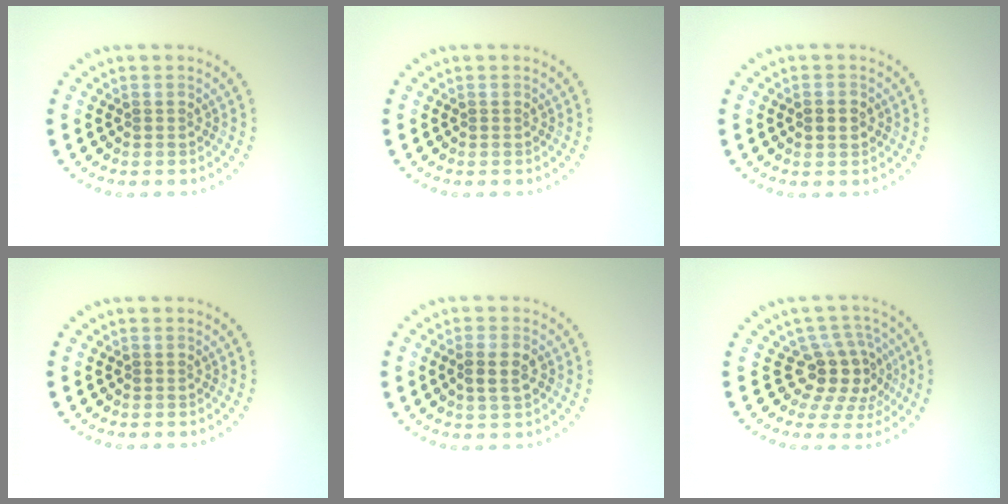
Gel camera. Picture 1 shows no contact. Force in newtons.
{"total": 0.0}
{"total": 1.9, "press": 1.9, "slide": 0.1}
{"total": 0.0}
{"total": 1.9, "press": 1.8, "slide": 0.2}
{"total": 4.2, "press": 3.5, "slide": 2.4}